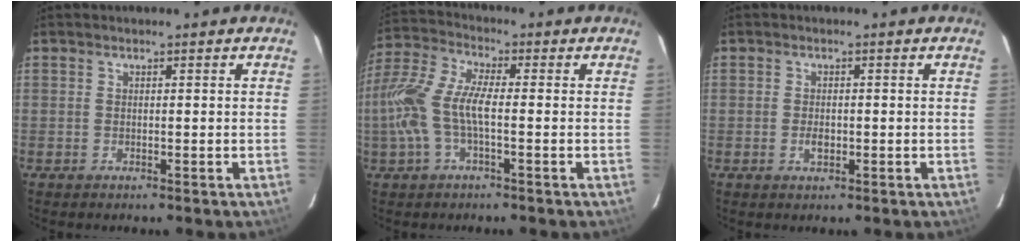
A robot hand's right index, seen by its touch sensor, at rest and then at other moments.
{"total": 11.8, "force": [-2.0, 3.9, 11.0], "torque": [-0.240, 0.006, -0.042]}
{"total": 2.1, "force": [-0.6, 1.3, 1.6], "torque": [-0.029, -0.002, -0.010]}